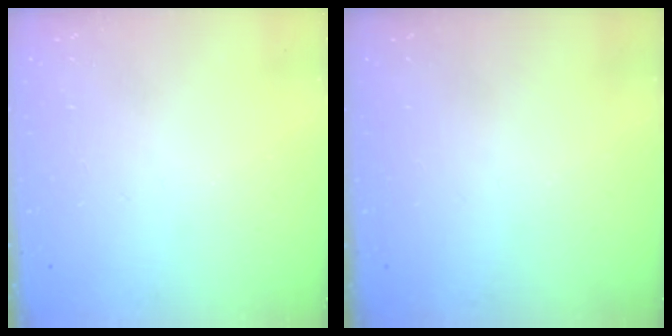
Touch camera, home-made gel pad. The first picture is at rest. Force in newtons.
{"total": 0.0}